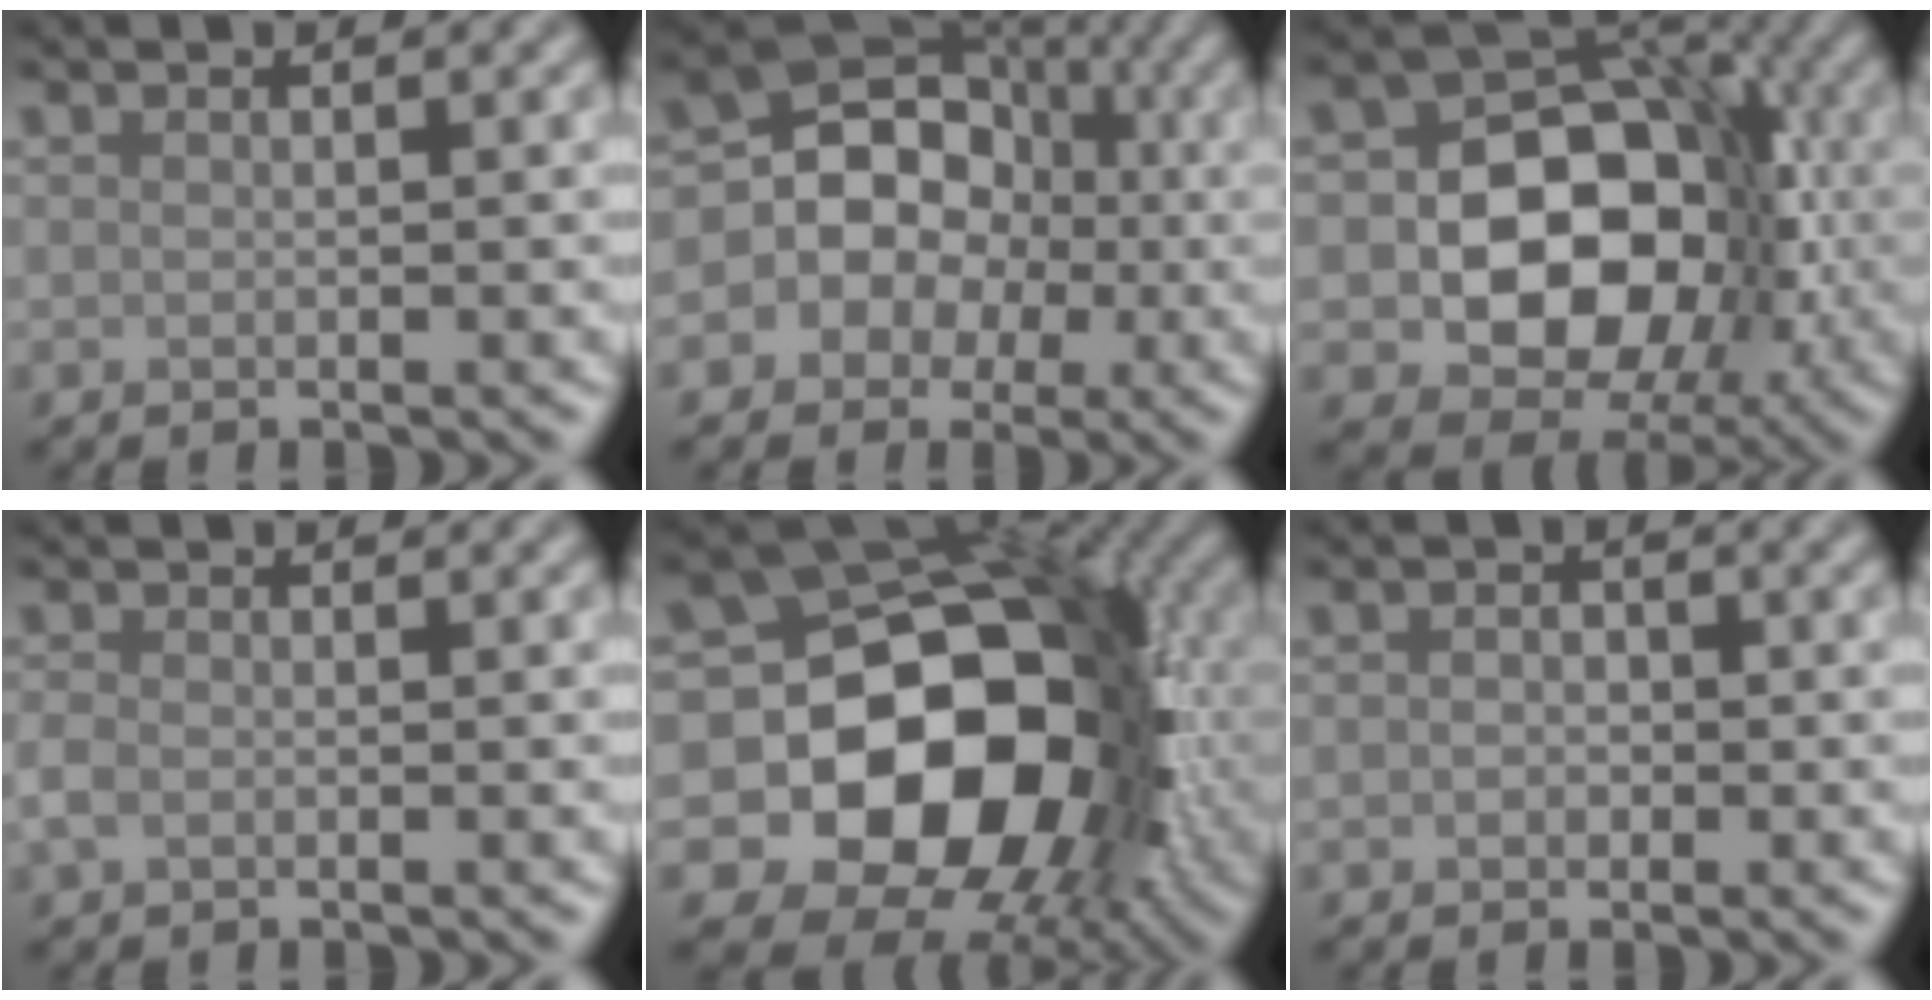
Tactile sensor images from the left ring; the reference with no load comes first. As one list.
[{"total": 11.9, "force": [-0.5, 10.9, 4.8], "torque": [-0.092, 0.052, -0.046]}, {"total": 11.0, "force": [-1.8, 8.2, 7.1], "torque": [-0.087, 0.011, -0.042]}, {"total": 1.4, "force": [-0.6, 0.9, 0.8], "torque": [-0.021, -0.001, -0.014]}, {"total": 17.3, "force": [-3.4, 13.1, 10.8], "torque": [-0.122, -0.002, -0.071]}, {"total": 1.2, "force": [-0.2, 1.0, 0.6], "torque": [-0.008, -0.003, -0.008]}]